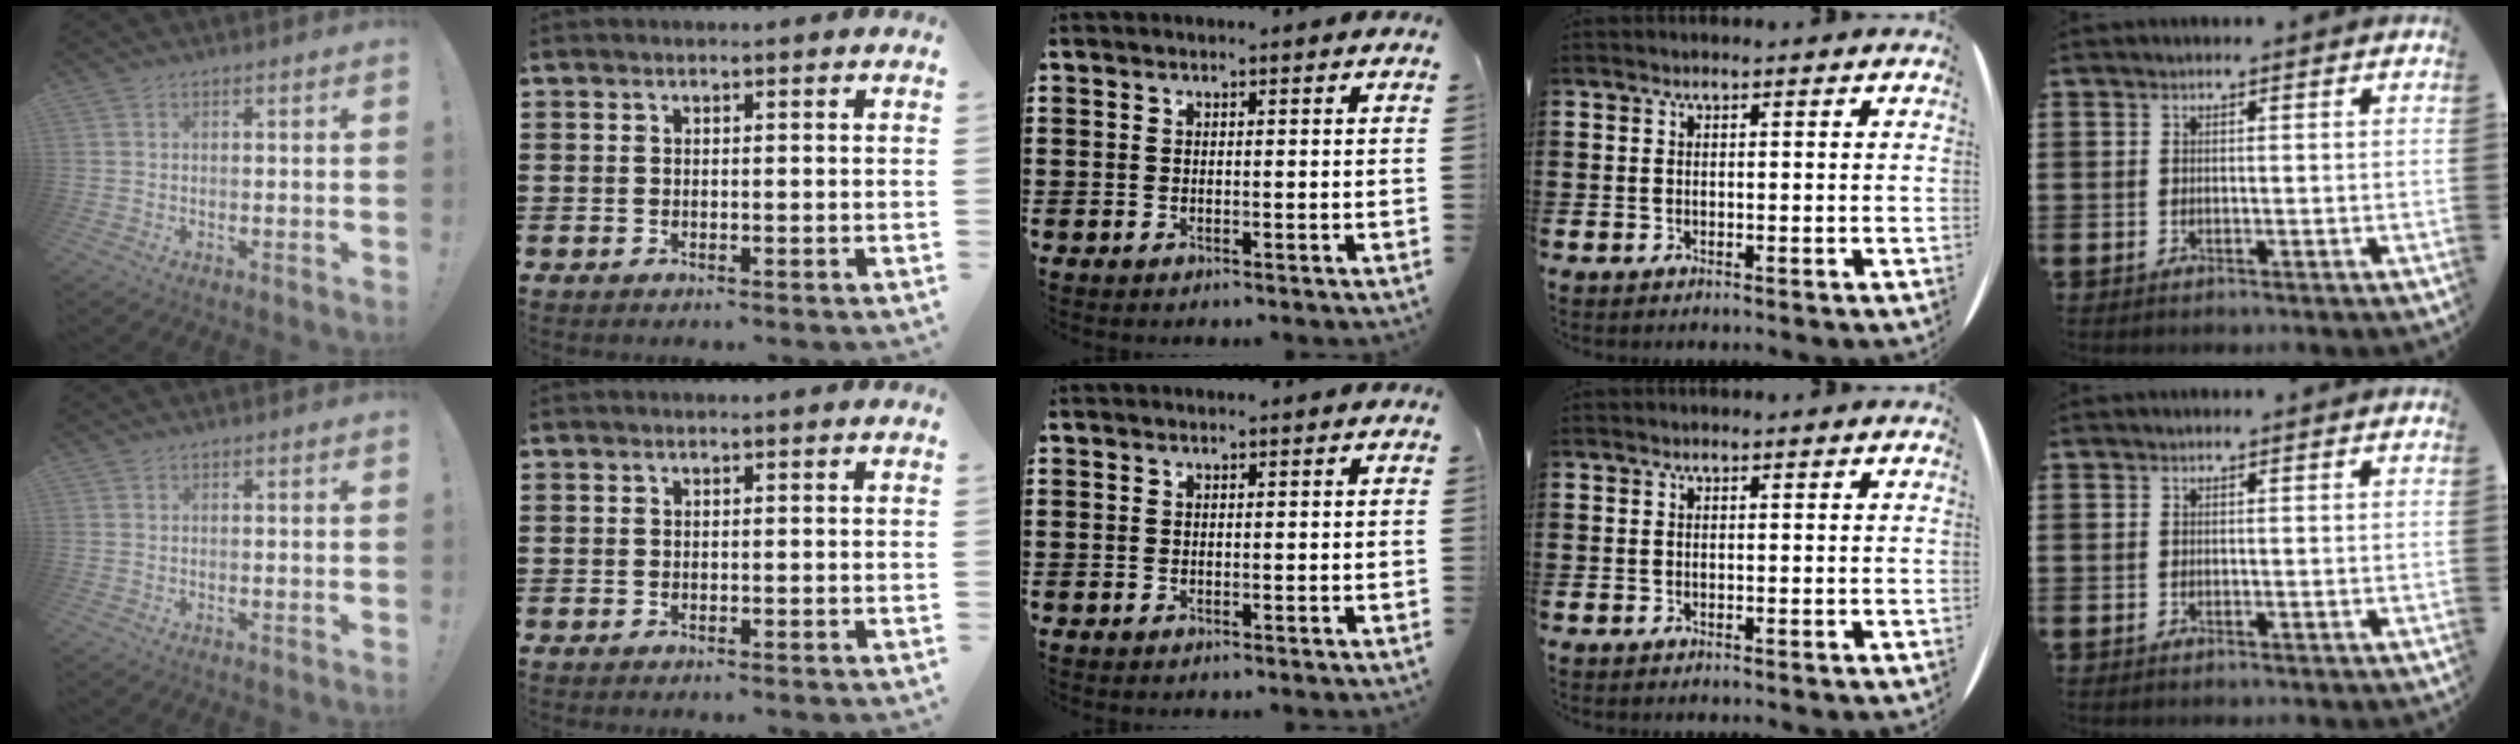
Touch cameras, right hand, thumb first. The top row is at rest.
{}